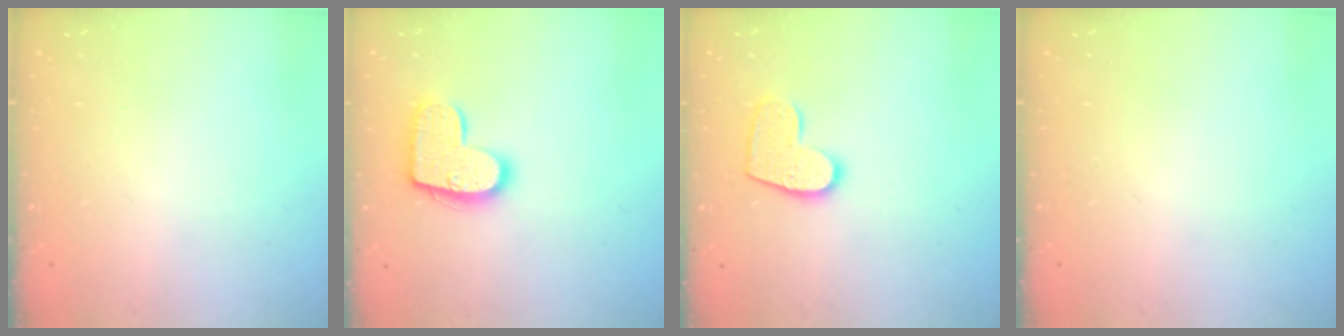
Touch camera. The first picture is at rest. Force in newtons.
{"total": 13.8, "press": 13.8, "slide": 0.7}
{"total": 11.3, "press": 11.3, "slide": 0.7}
{"total": 0.0}